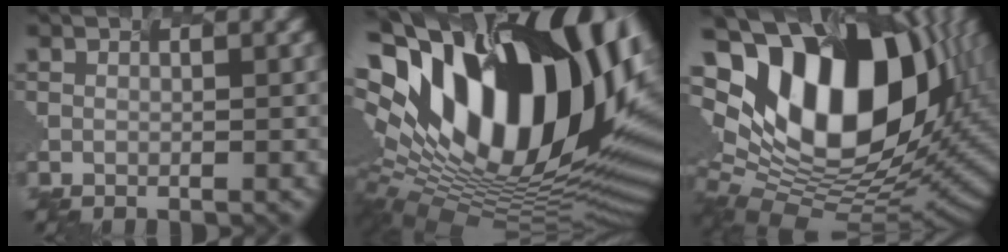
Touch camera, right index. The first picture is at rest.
{"total": 19.7, "force": [4.3, 11.1, 15.7], "torque": [-0.285, 0.003, 0.090]}
{"total": 17.1, "force": [4.3, 10.5, 12.8], "torque": [-0.229, 0.023, 0.078]}